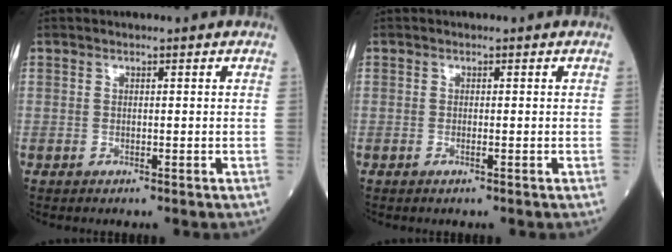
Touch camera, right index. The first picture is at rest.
{"total": 0.5, "force": [-0.2, -0.1, 0.5], "torque": [-0.010, -0.001, -0.004]}